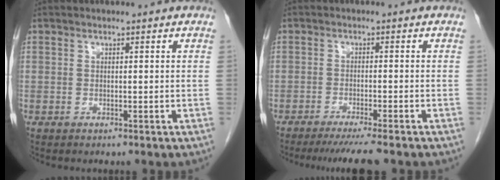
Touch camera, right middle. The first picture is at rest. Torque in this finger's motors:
{"motor_torque": [0.14, -0.10, 0.04, 0.03]}